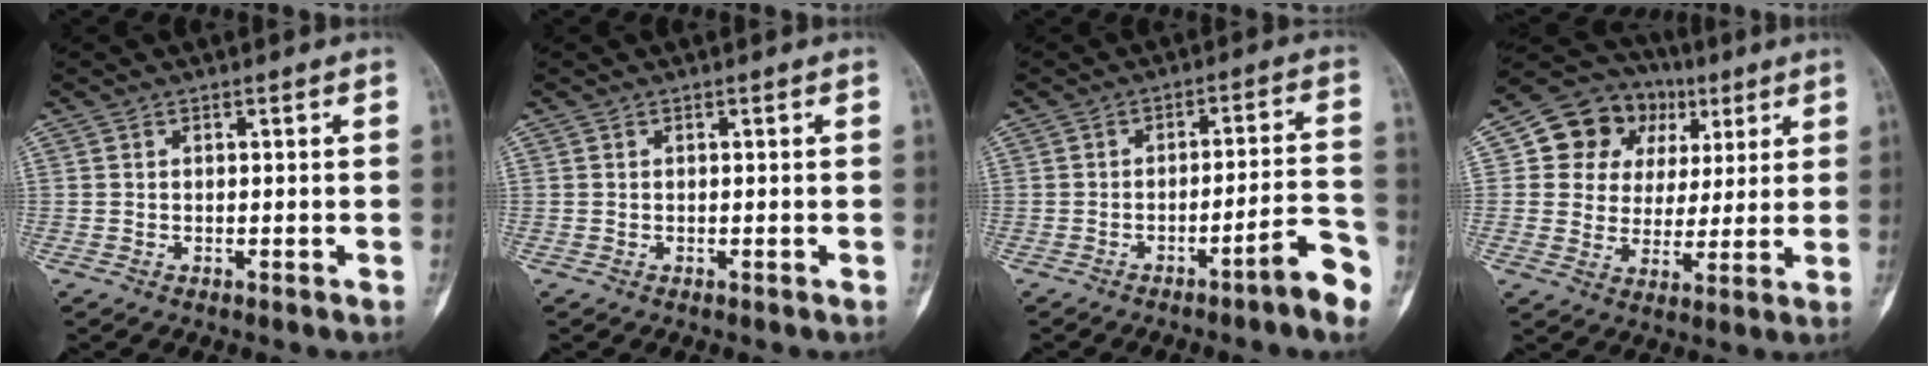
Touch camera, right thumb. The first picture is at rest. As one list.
[{"total": 0.0}, {"total": 8.0, "force": [-4.6, 0.7, 6.5], "torque": [-0.089, 0.039, -0.063]}, {"total": 14.6, "force": [5.2, 12.3, 5.9], "torque": [-0.048, 0.012, 0.086]}]